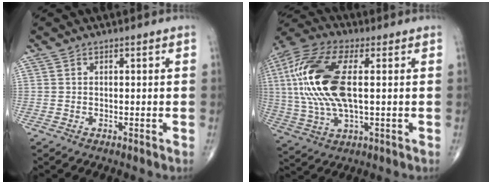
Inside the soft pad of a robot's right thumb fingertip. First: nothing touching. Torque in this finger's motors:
{"motor_torque": [1.87, 3.15, 2.15, 0.42, 0.71]}